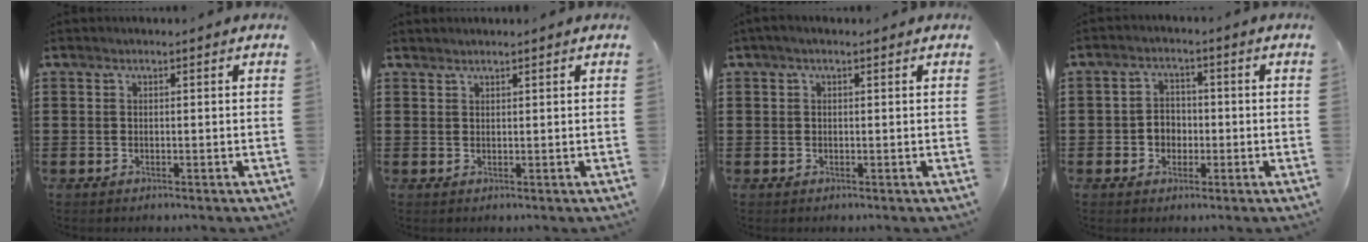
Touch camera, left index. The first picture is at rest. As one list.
[{"total": 0.9, "force": [0.9, 0.1, 0.0], "torque": [-0.002, -0.001, 0.018]}, {"total": 0.6, "force": [0.1, 0.3, 0.6], "torque": [-0.011, 0.003, 0.001]}, {"total": 3.3, "force": [-1.0, 2.7, 1.6], "torque": [-0.037, 0.005, -0.023]}]